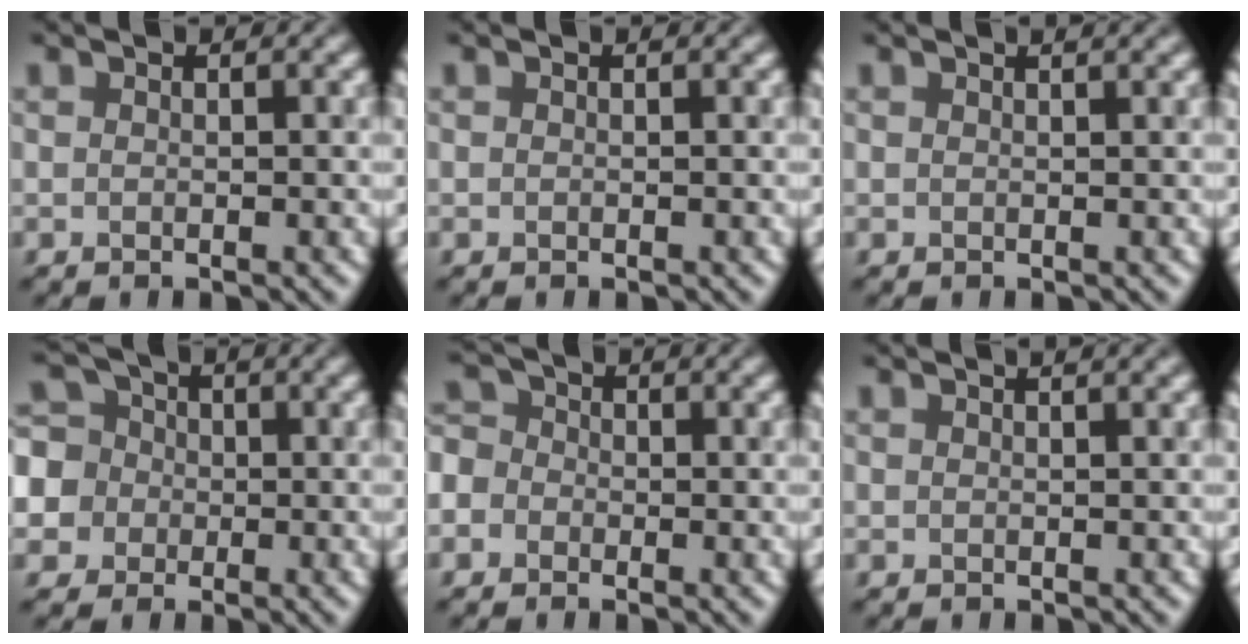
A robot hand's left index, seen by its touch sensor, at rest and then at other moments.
{"total": 0.0}
{"total": 1.1, "force": [0.8, 0.2, 0.7], "torque": [-0.004, -0.001, 0.000]}
{"total": 6.7, "force": [-1.3, 6.4, 1.5], "torque": [-0.046, 0.017, -0.057]}
{"total": 3.7, "force": [-1.6, 3.2, 0.9], "torque": [-0.009, 0.015, -0.050]}
{"total": 1.2, "force": [0.8, 0.2, 0.9], "torque": [-0.005, 0.001, 0.000]}